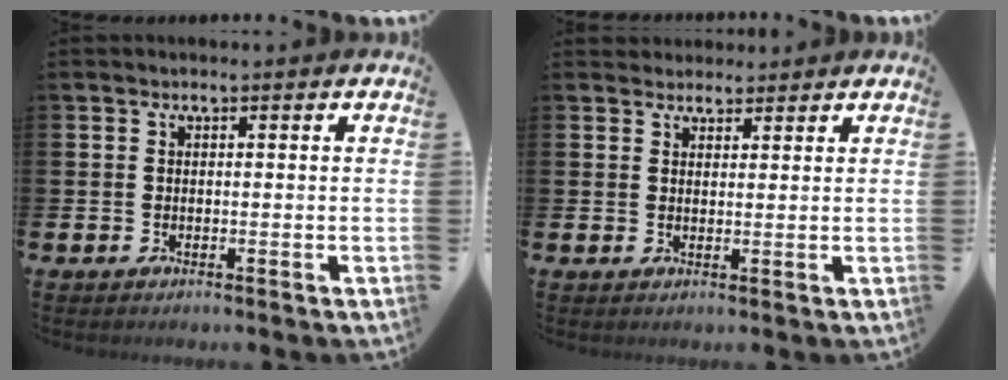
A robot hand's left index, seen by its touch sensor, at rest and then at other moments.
{"total": 2.4, "force": [2.3, 0.9, -0.3], "torque": [0.015, -0.011, 0.039]}